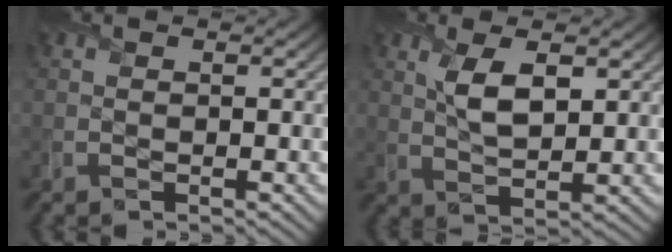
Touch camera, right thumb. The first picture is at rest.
{"total": 5.0, "force": [1.9, 2.1, 4.1], "torque": [-0.091, -0.001, 0.038]}